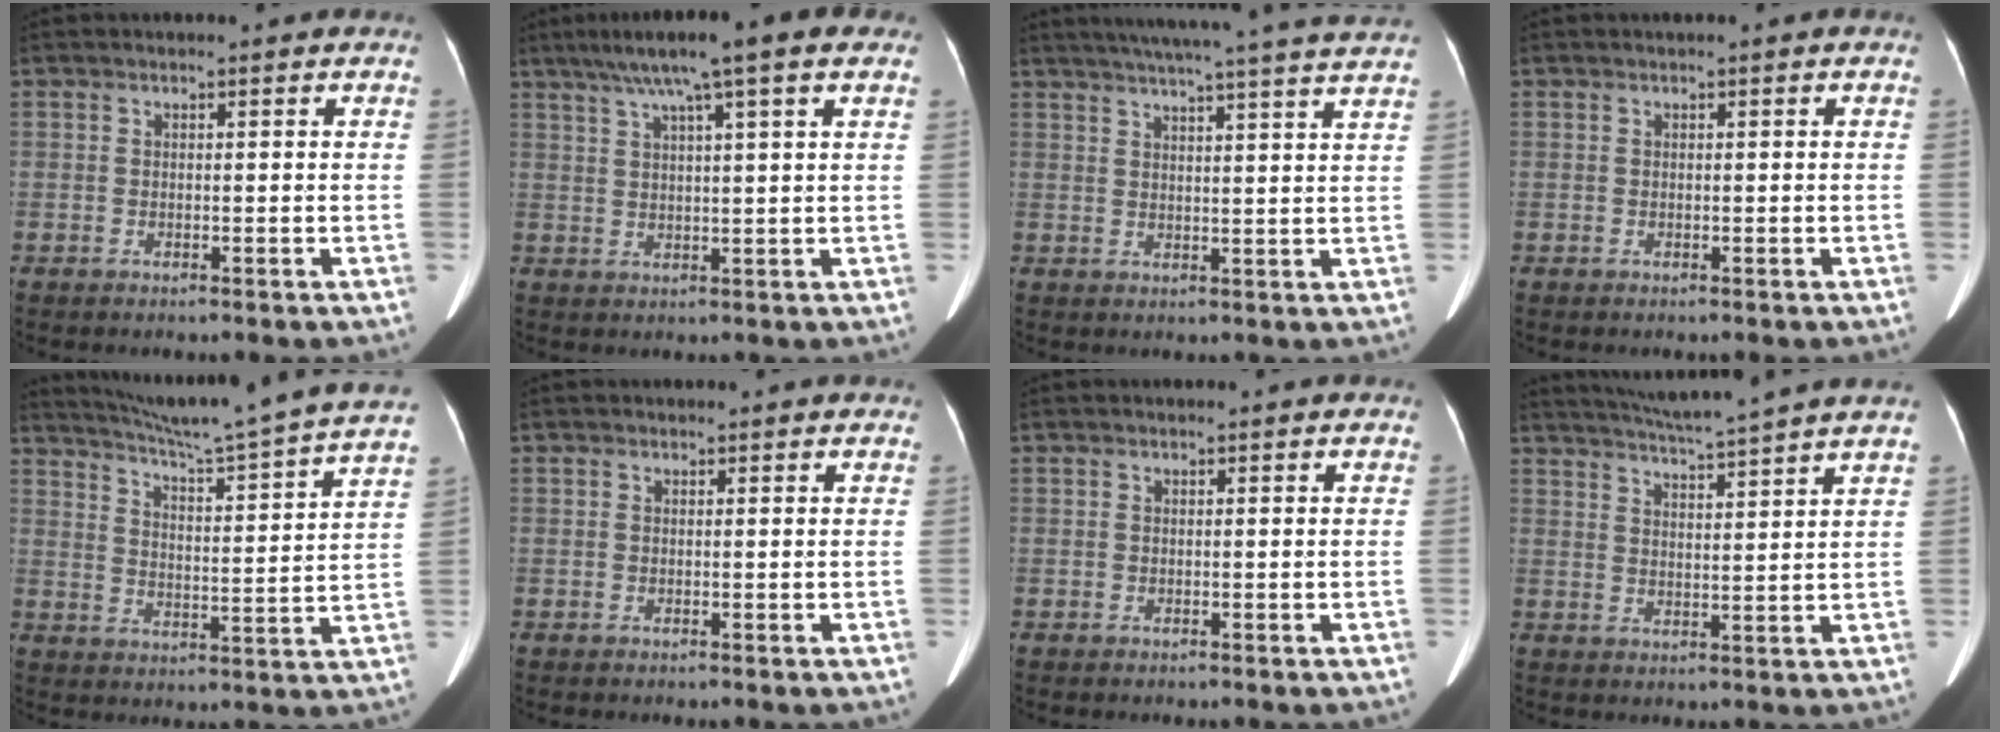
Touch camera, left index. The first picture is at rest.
{"total": 11.0, "force": [6.9, 0.3, 8.5], "torque": [-0.137, 0.038, 0.101]}
{"total": 21.2, "force": [18.8, -1.1, 9.6], "torque": [-0.156, -0.008, 0.235]}
{"total": 0.0}
{"total": 22.5, "force": [20.0, -2.1, 9.9], "torque": [-0.166, -0.052, 0.266]}
{"total": 0.7, "force": [0.6, 0.3, 0.1], "torque": [-0.011, 0.003, 0.006]}
{"total": 0.0}
{"total": 11.8, "force": [10.6, -1.8, 4.9], "torque": [-0.089, 0.000, 0.151]}